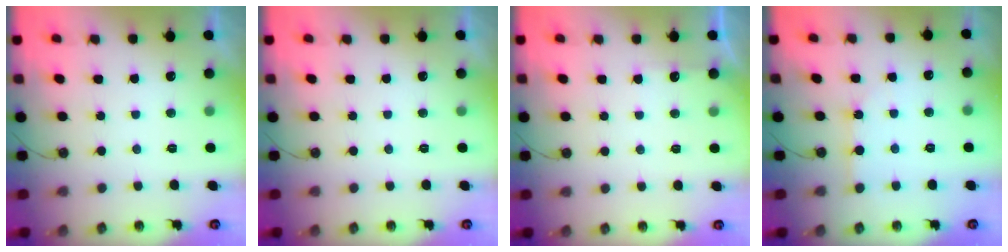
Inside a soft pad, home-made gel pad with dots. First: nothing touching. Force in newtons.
{"total": 0.0}
{"total": 3.2, "press": 3.2, "slide": 0.4}
{"total": 2.6, "press": 2.6, "slide": 0.4}